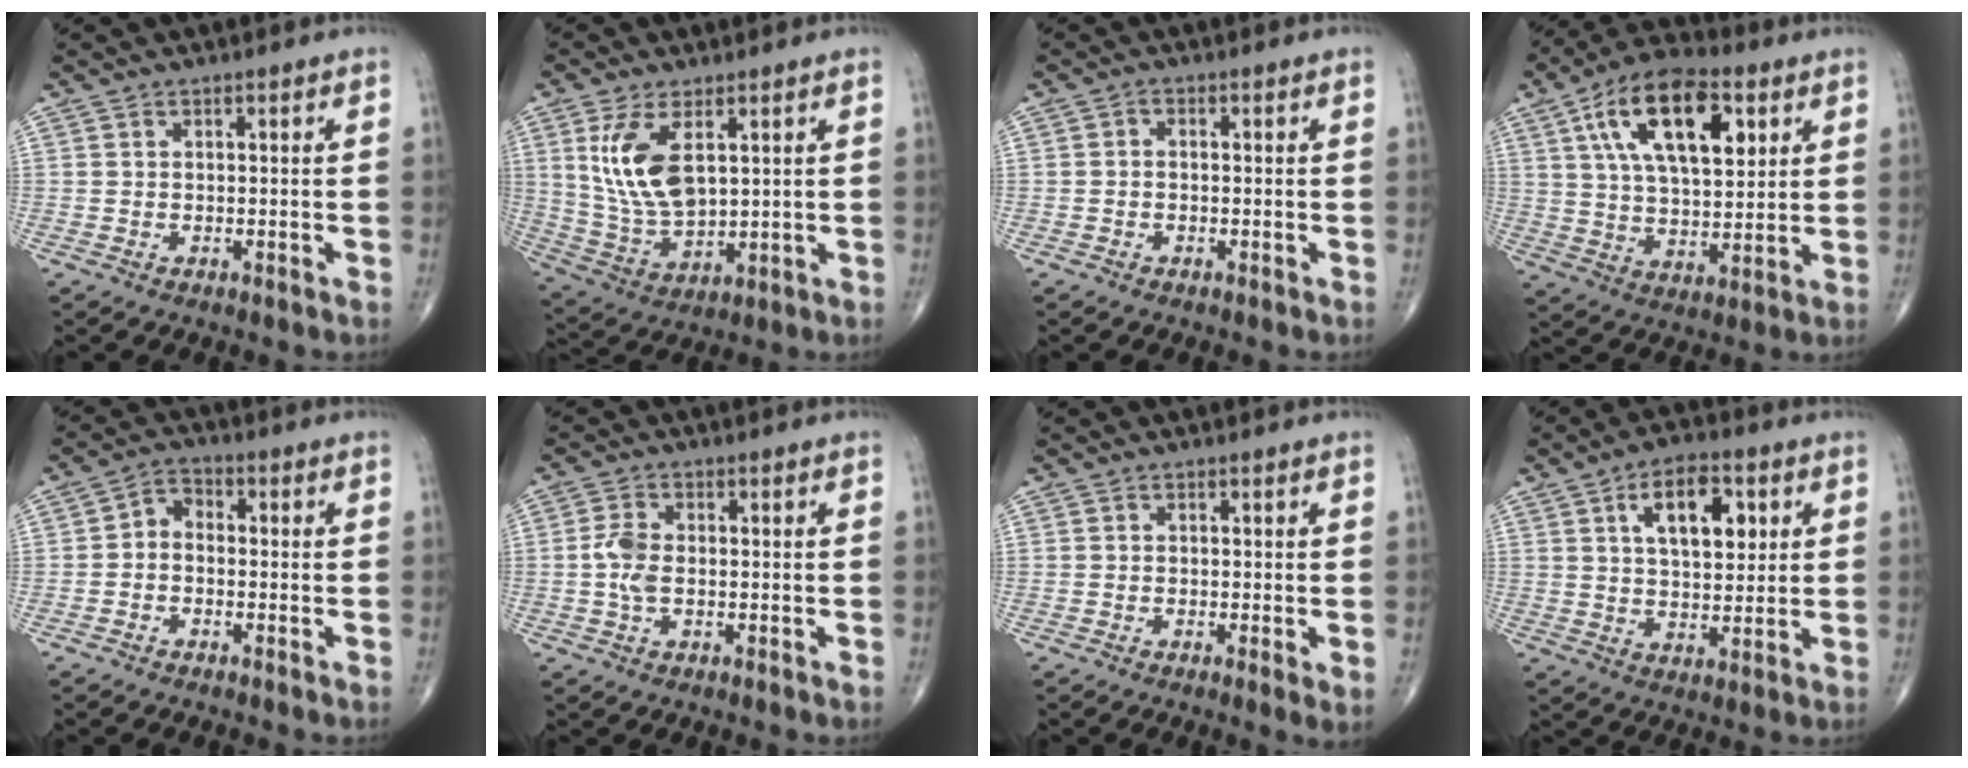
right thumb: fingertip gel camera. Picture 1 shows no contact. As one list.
[{"total": 12.3, "force": [3.9, 6.1, 9.9], "torque": [-0.194, -0.018, 0.090]}, {"total": 1.0, "force": [-0.2, 0.8, 0.6], "torque": [-0.007, 0.004, -0.007]}, {"total": 19.2, "force": [7.3, 9.4, 15.1], "torque": [-0.238, -0.009, 0.122]}, {"total": 3.8, "force": [-0.8, 2.8, 2.4], "torque": [-0.030, 0.020, -0.030]}, {"total": 4.2, "force": [-0.4, 2.4, 3.5], "torque": [-0.081, 0.007, -0.012]}, {"total": 2.2, "force": [-0.4, 0.3, 2.1], "torque": [-0.041, -0.009, -0.011]}, {"total": 11.6, "force": [3.9, 6.1, 9.1], "torque": [-0.118, -0.006, 0.061]}]